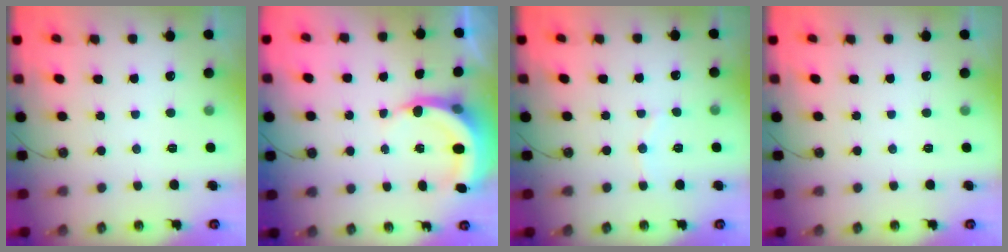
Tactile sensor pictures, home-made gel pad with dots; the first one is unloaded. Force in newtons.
{"total": 5.9, "press": 5.9, "slide": 0.4}
{"total": 6.8, "press": 6.8, "slide": 0.5}
{"total": 0.0}